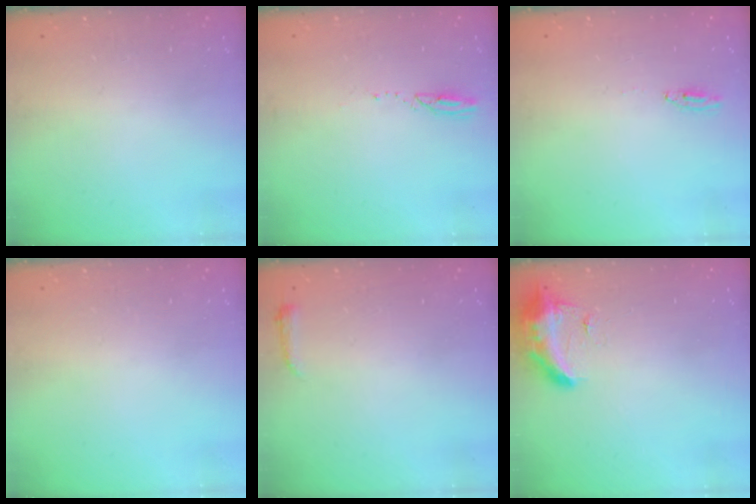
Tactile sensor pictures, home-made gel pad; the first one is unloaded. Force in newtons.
{"total": 2.4, "press": 2.4, "slide": 0.3}
{"total": 2.0, "press": 2.0, "slide": 0.2}
{"total": 0.0}
{"total": 3.0, "press": 2.9, "slide": 0.6}
{"total": 15.9, "press": 11.4, "slide": 11.1}